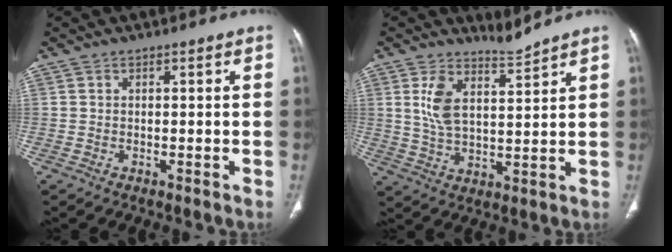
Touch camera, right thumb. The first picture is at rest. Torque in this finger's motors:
{"motor_torque": [-0.03, 0.04, 0.04, 0.05, 0.18]}